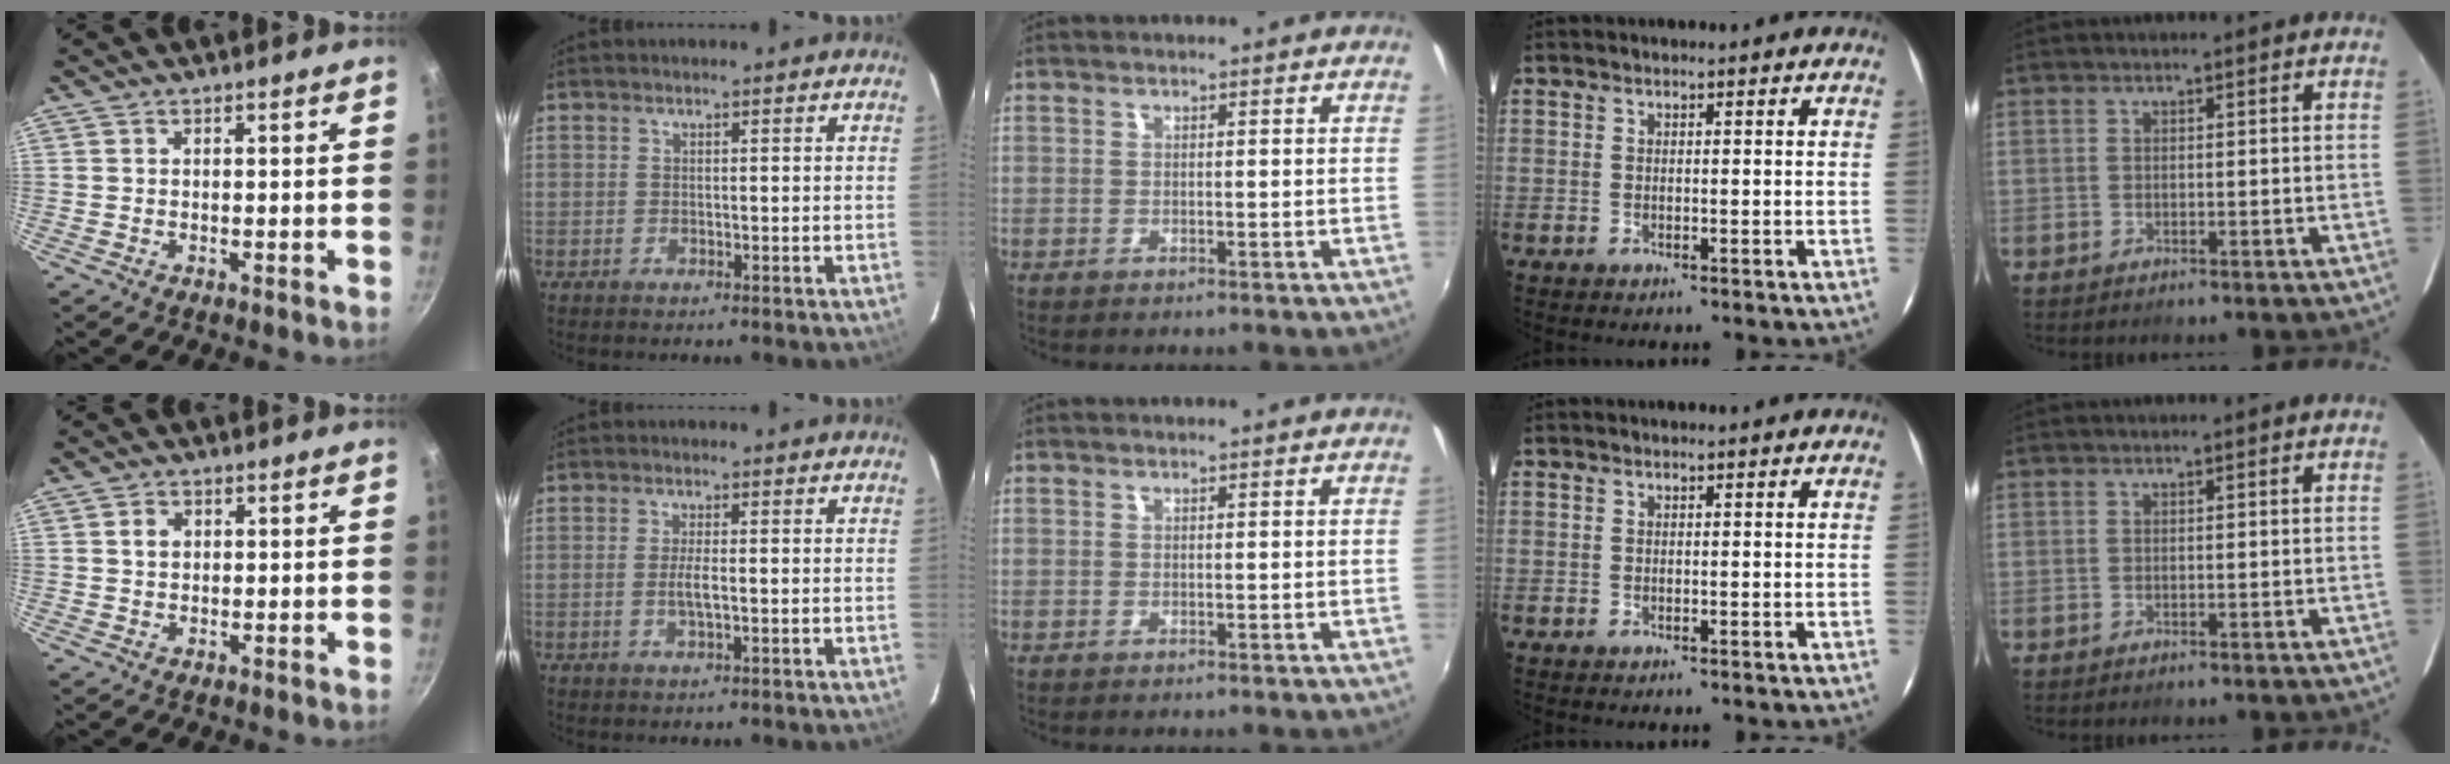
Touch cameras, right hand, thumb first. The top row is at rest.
{"thumb": {"total": 2.5, "force": [0.5, 2.0, 1.4], "torque": [-0.016, 0.005, 0.007]}, "index": {"total": 2.8, "force": [-0.4, 0.4, 2.7], "torque": [-0.052, -0.003, -0.008]}}